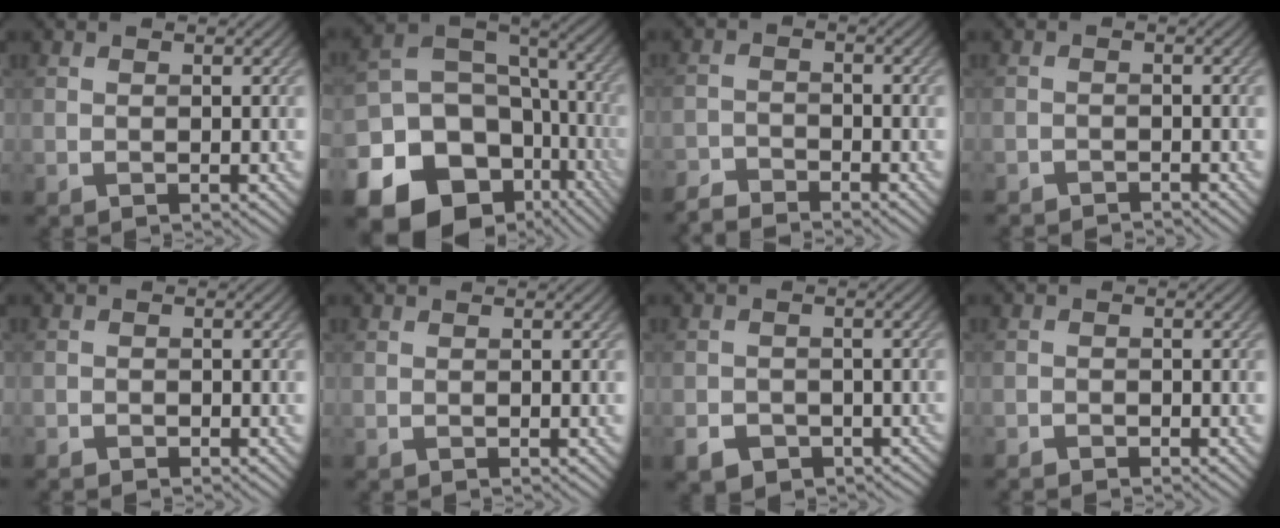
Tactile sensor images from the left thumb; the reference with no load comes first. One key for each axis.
{"total": 22.8, "fx": -10.7, "fy": 17.8, "fz": 9.4, "tx": -0.210, "ty": -0.062, "tz": -0.155}
{"total": 3.6, "fx": -3.5, "fy": 0.6, "fz": 0.6, "tx": -0.018, "ty": -0.004, "tz": -0.075}
{"total": 1.8, "fx": -1.8, "fy": 0.3, "fz": 0.1, "tx": 0.001, "ty": -0.002, "tz": -0.034}
{"total": 1.1, "fx": -1.0, "fy": 0.5, "fz": 0.1, "tx": -0.002, "ty": -0.001, "tz": -0.020}
{"total": 0.0}
{"total": 4.4, "fx": -2.6, "fy": 3.3, "fz": 1.5, "tx": -0.025, "ty": -0.009, "tz": -0.039}
{"total": 1.4, "fx": -1.3, "fy": 0.6, "fz": 0.2, "tx": -0.003, "ty": -0.001, "tz": -0.026}